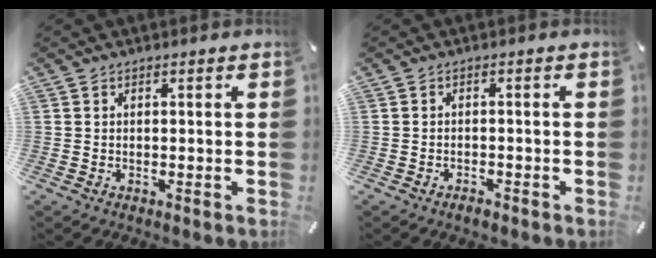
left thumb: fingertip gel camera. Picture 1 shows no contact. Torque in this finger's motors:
{"motor_torque": [0.27, 0.27, 0.00, 0.01, -0.02]}